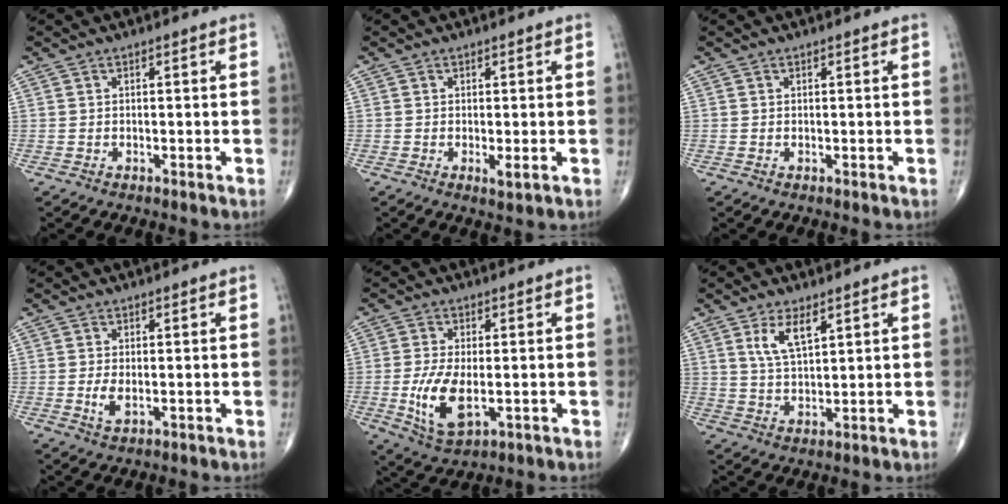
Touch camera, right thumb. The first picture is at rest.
{"total": 1.6, "force": [-0.3, 0.5, 1.6], "torque": [-0.027, -0.007, -0.003]}
{"total": 0.0}
{"total": 2.7, "force": [-0.3, 1.3, 2.3], "torque": [-0.054, -0.007, -0.005]}
{"total": 9.2, "force": [-1.5, 4.3, 8.0], "torque": [-0.160, -0.014, -0.020]}
{"total": 6.3, "force": [3.2, 2.5, 4.8], "torque": [-0.087, -0.018, 0.067]}